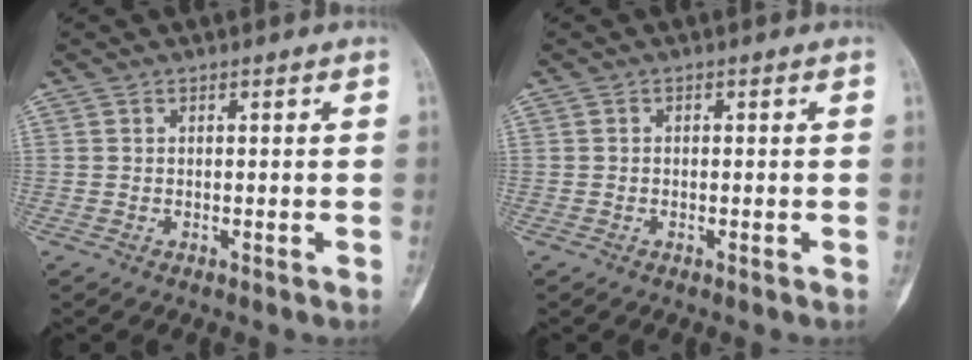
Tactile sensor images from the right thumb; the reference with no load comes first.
{"total": 0.0}